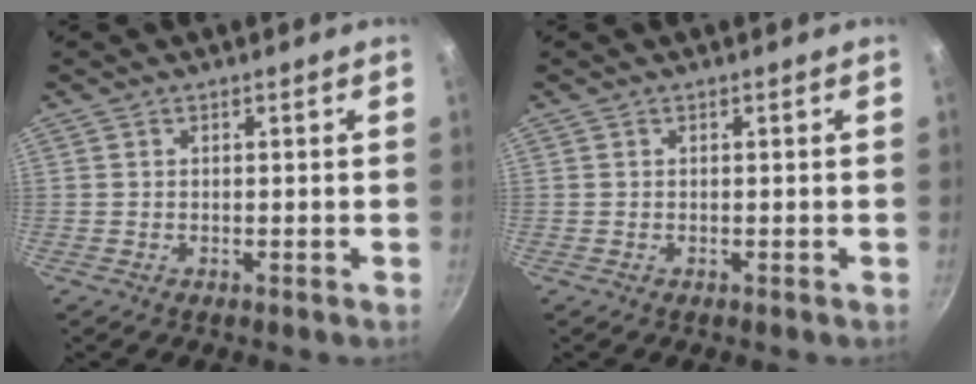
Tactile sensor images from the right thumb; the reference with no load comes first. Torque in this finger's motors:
{"motor_torque": [0.08, -0.04, 0.12, 0.03, 0.02]}